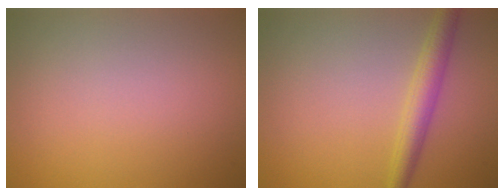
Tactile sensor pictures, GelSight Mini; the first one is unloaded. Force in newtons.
{"total": 2.9, "press": 2.9, "slide": 0.0}